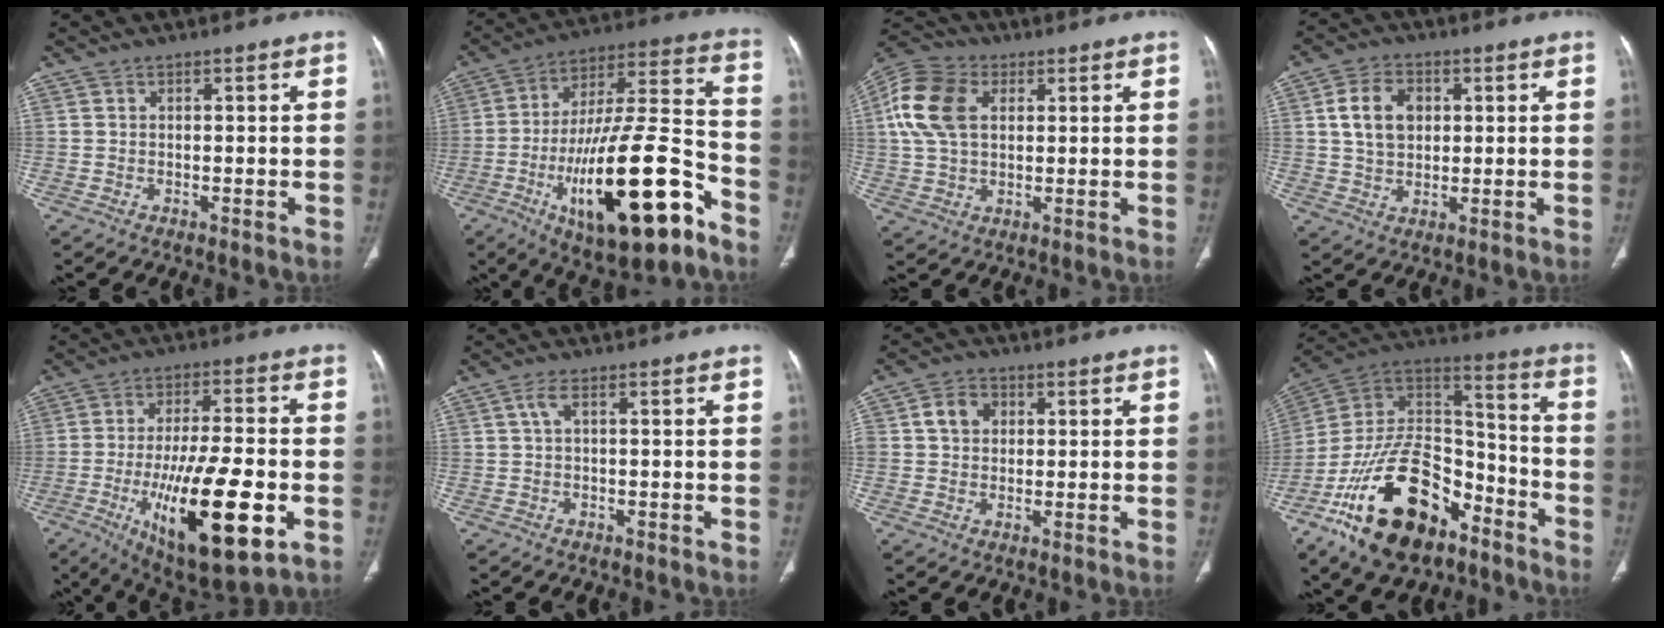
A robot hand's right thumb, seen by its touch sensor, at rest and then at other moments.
{"total": 27.3, "force": [-11.7, 8.8, 23.0], "torque": [-0.383, 0.056, -0.177]}
{"total": 12.7, "force": [3.2, 8.5, 8.9], "torque": [-0.178, 0.015, 0.055]}
{"total": 8.6, "force": [2.0, 6.2, 5.6], "torque": [-0.082, -0.002, 0.036]}
{"total": 22.1, "force": [-6.8, 6.9, 19.9], "torque": [-0.336, 0.000, -0.095]}
{"total": 1.7, "force": [0.4, 0.5, 1.6], "torque": [-0.036, 0.008, 0.006]}
{"total": 5.2, "force": [1.2, 4.2, 2.9], "torque": [-0.036, 0.008, 0.018]}
{"total": 27.5, "force": [-15.0, 15.0, 17.5], "torque": [-0.325, 0.071, -0.256]}